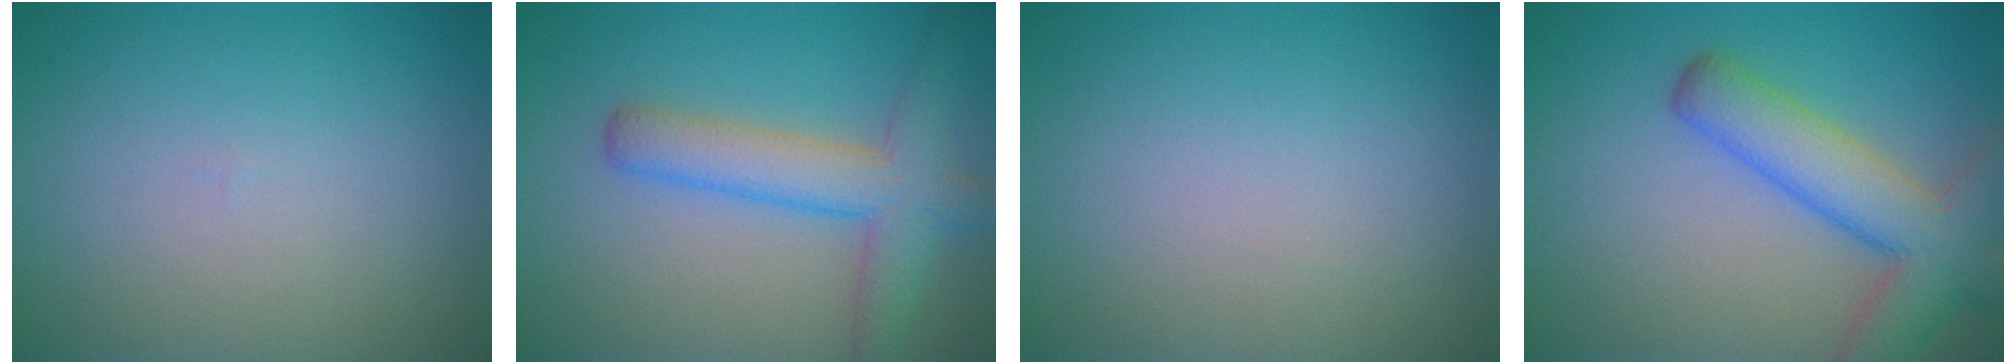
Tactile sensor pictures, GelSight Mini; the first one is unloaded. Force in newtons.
{"total": 5.3, "press": 5.3, "slide": 0.3}
{"total": 0.0}
{"total": 6.9, "press": 6.9, "slide": 0.4}